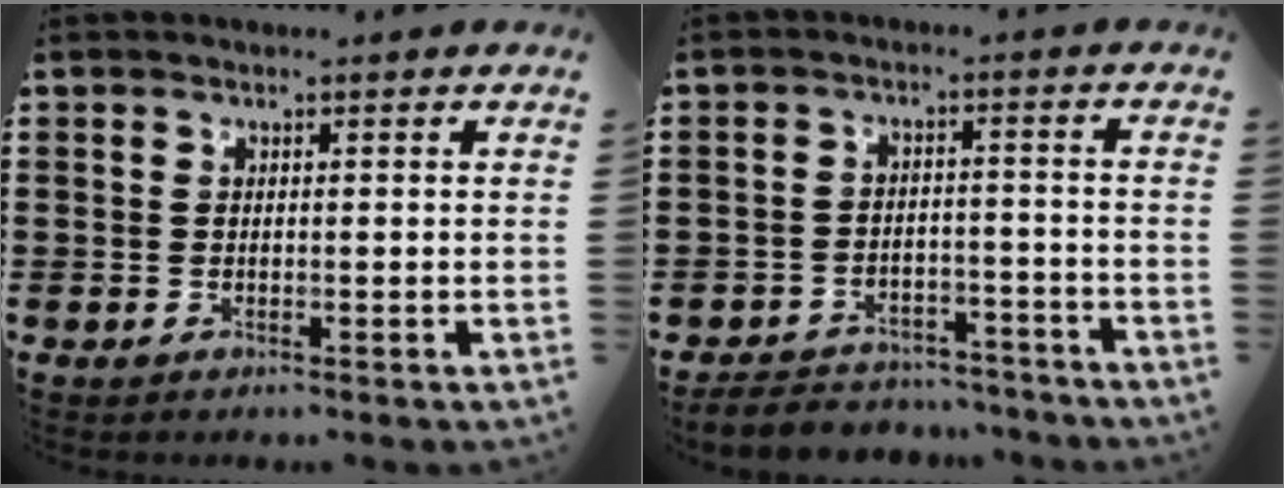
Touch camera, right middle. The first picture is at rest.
{"total": 4.2, "force": [-4.1, 0.9, 0.1], "torque": [-0.004, 0.008, -0.087]}